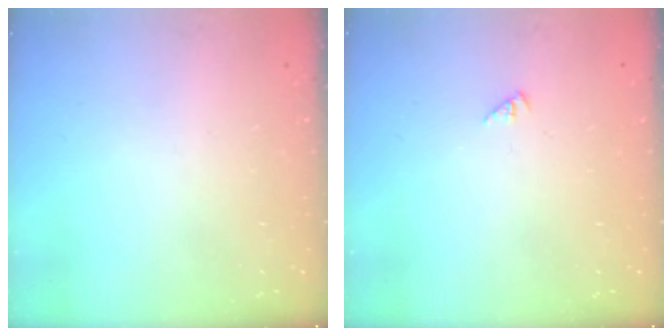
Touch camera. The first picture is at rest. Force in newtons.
{"total": 0.0}